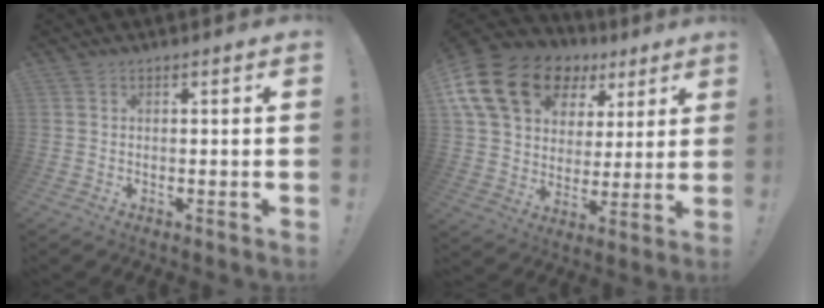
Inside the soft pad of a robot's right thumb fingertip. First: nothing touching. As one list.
[{"total": 20.7, "force": [10.2, 14.1, 11.3], "torque": [-0.178, -0.045, 0.201]}]